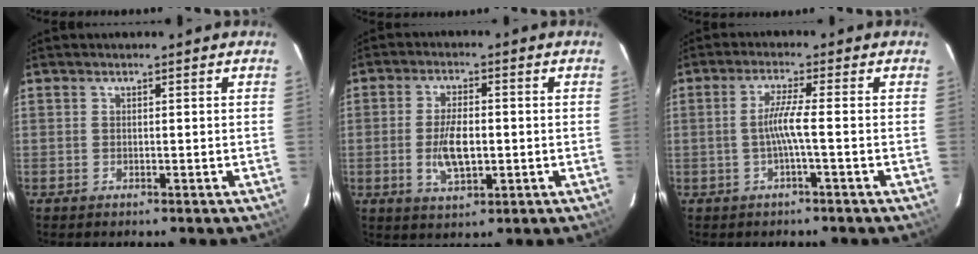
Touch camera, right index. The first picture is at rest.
{"total": 7.3, "force": [-1.0, 3.1, 6.5], "torque": [-0.128, -0.004, -0.016]}
{"total": 4.3, "force": [-0.9, -1.7, 3.9], "torque": [-0.084, -0.004, -0.013]}